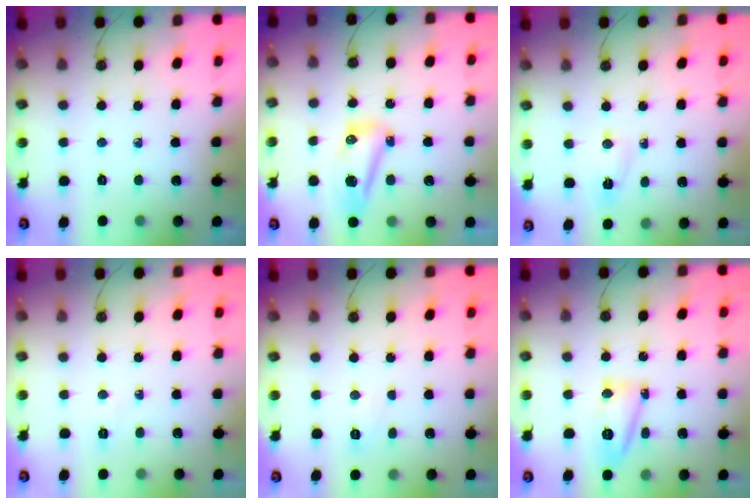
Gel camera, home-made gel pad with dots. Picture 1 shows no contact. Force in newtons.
{"total": 10.8, "press": 10.7, "slide": 1.2}
{"total": 2.2, "press": 2.2, "slide": 0.5}
{"total": 17.7, "press": 5.5, "slide": 16.8}
{"total": 3.7, "press": 3.6, "slide": 0.9}
{"total": 12.1, "press": 12.0, "slide": 1.3}